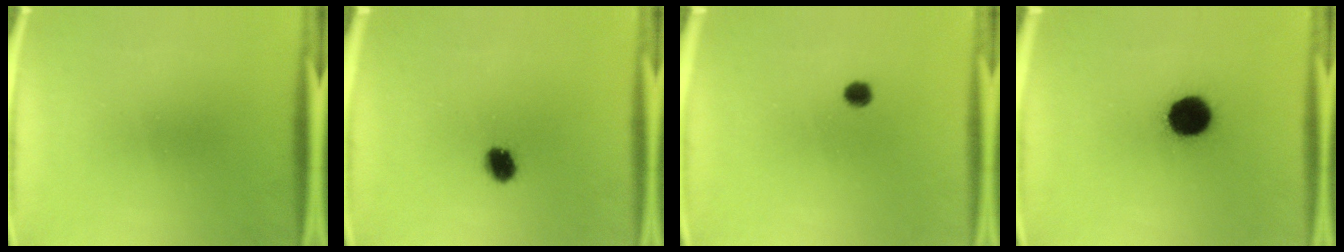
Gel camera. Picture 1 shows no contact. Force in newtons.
{"total": 4.5}
{"total": 1.4}
{"total": 11.1}